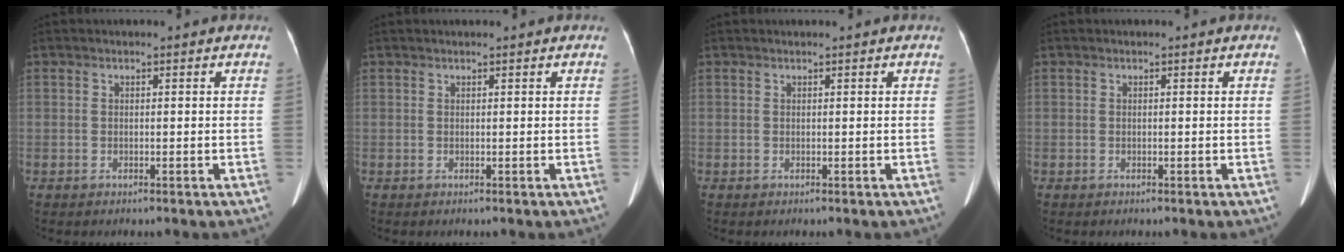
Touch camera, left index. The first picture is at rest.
{"total": 0.6, "force": [0.6, 0.1, 0.3], "torque": [-0.006, 0.011, 0.009]}
{"total": 0.0}
{"total": 0.0}